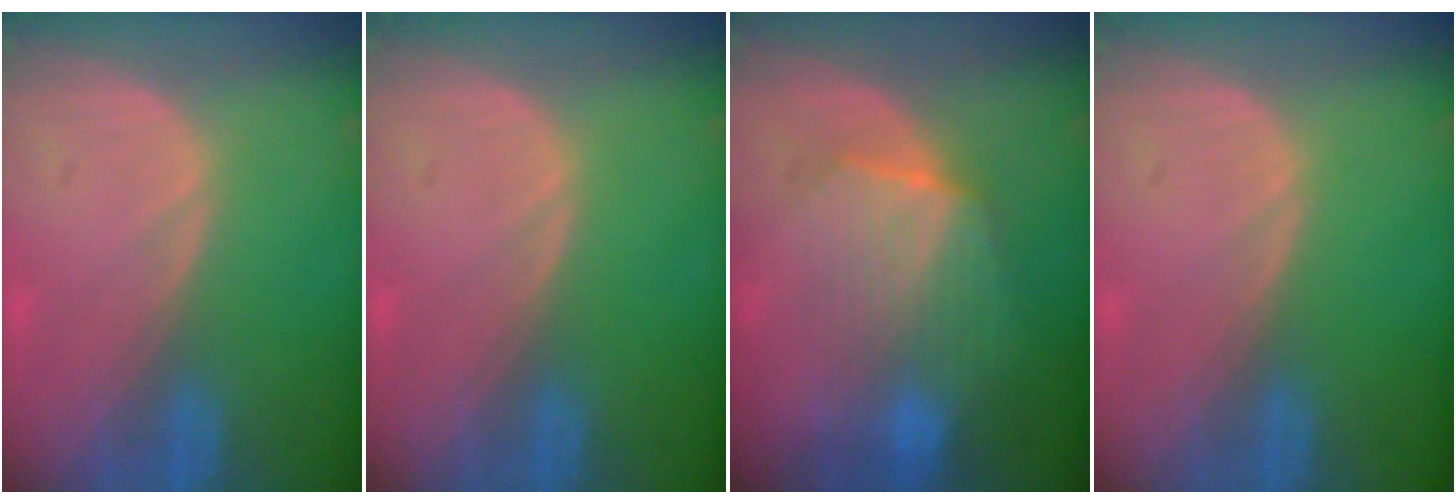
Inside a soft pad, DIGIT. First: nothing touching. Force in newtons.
{"total": 0.0}
{"total": 6.9, "press": 6.9, "slide": 1.1}
{"total": 0.0}